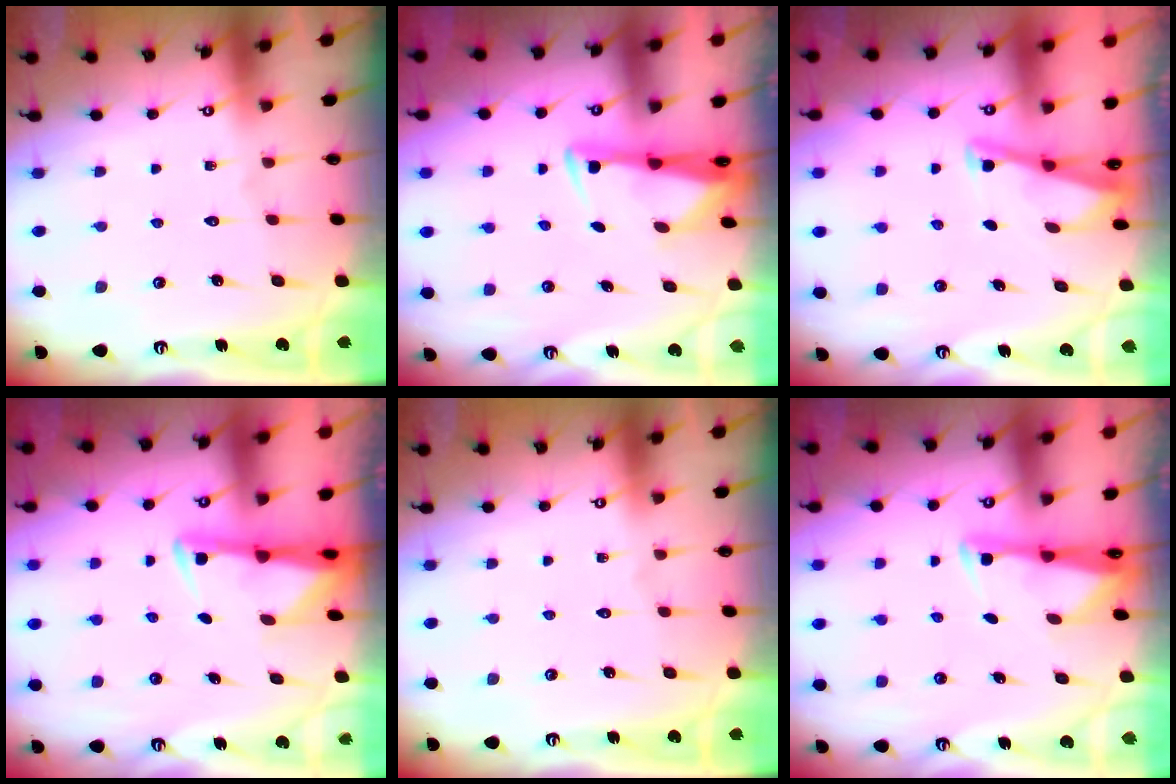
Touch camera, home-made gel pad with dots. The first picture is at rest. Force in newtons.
{"total": 2.9, "press": 2.8, "slide": 0.9}
{"total": 2.8, "press": 2.8, "slide": 0.2}
{"total": 3.0, "press": 2.9, "slide": 0.6}
{"total": 0.0}
{"total": 2.6, "press": 2.6, "slide": 0.4}